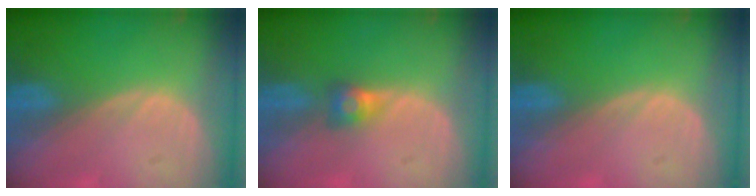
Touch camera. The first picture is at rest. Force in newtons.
{"total": 2.6, "press": 2.4, "slide": 1.0}
{"total": 0.0}